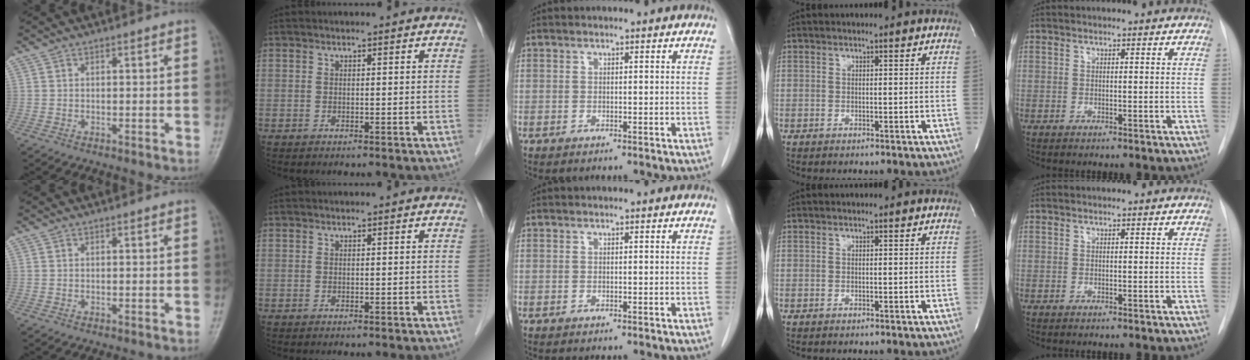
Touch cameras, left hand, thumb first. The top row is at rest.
{}